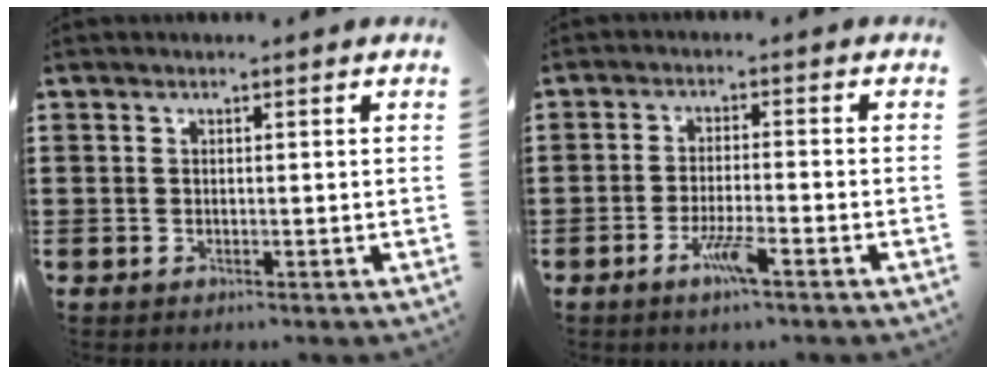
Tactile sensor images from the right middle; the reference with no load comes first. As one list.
[{"total": 4.5, "force": [-2.6, 0.5, 3.6], "torque": [-0.071, -0.004, -0.048]}]